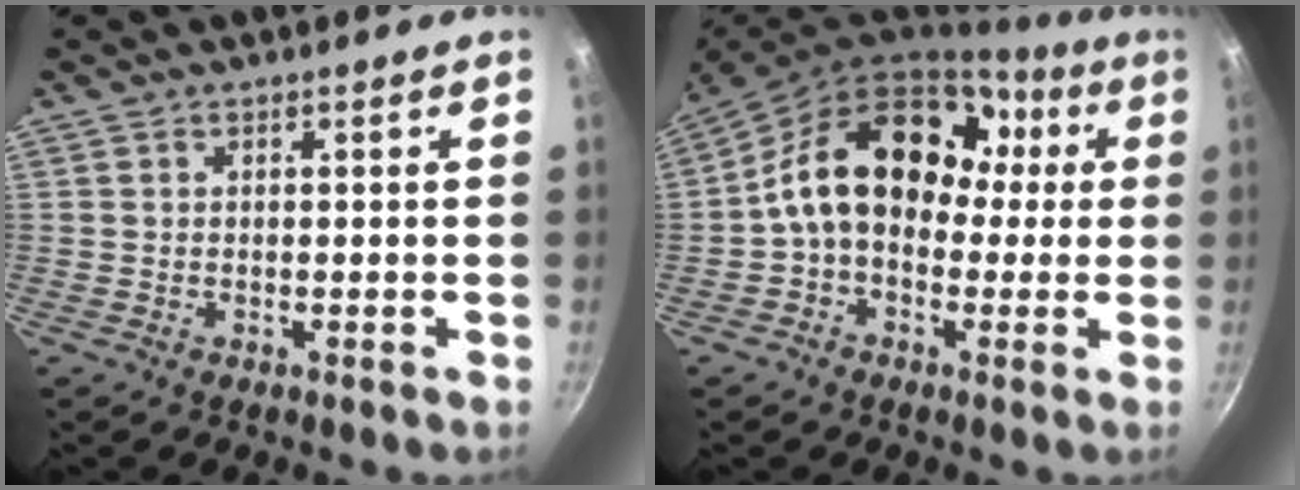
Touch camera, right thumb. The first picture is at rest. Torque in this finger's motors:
{"motor_torque": [-0.79, 2.04, 1.27, -0.90, 0.23]}